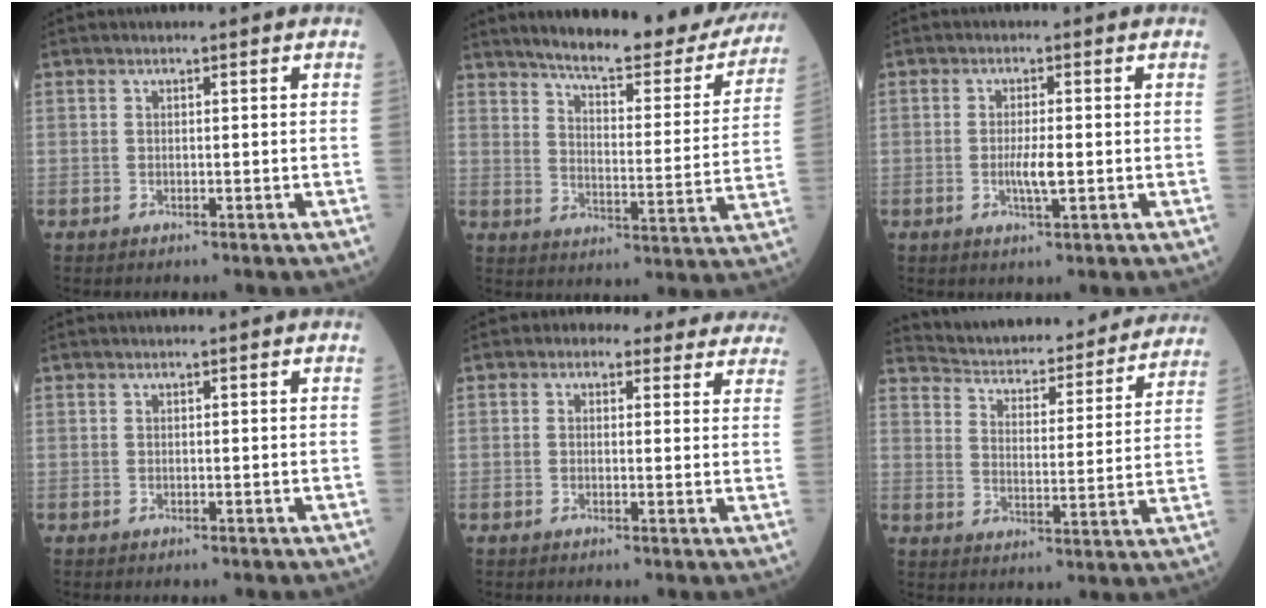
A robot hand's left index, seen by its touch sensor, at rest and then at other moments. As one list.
[{"total": 22.1, "force": [19.6, 4.2, 9.2], "torque": [-0.114, -0.041, 0.243]}, {"total": 3.1, "force": [-0.5, 0.4, 3.0], "torque": [-0.062, -0.004, -0.009]}, {"total": 0.0}, {"total": 8.7, "force": [7.1, 4.5, 2.3], "torque": [-0.004, 0.028, 0.064]}, {"total": 24.1, "force": [22.6, 4.7, 6.6], "torque": [-0.098, -0.031, 0.289]}]